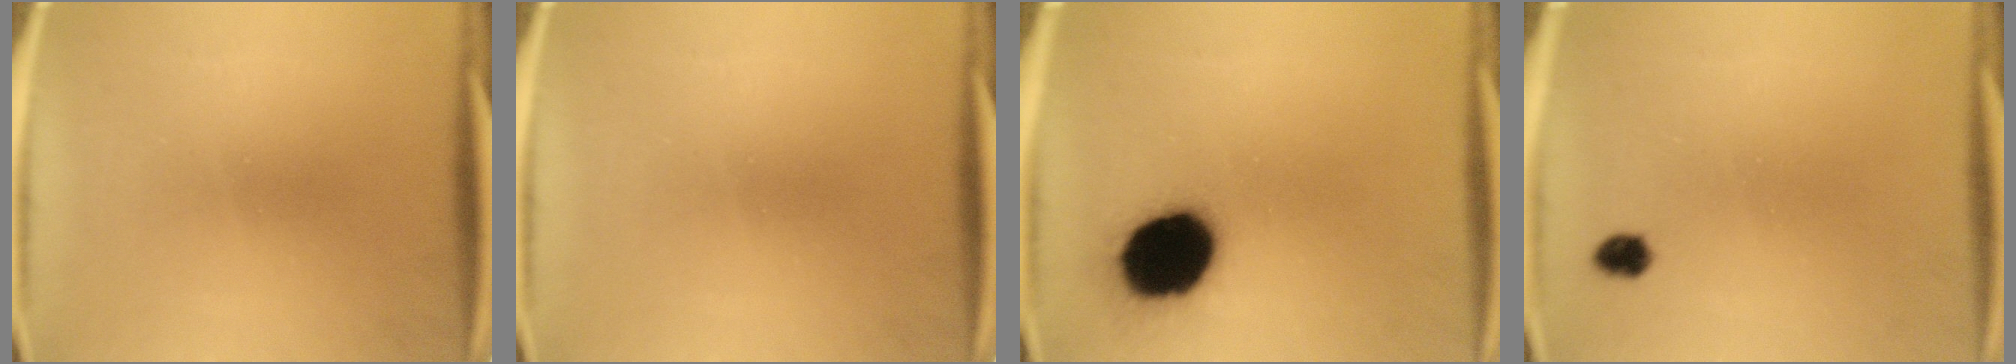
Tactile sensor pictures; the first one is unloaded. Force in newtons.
{"total": 0.0}
{"total": 18.0}
{"total": 2.1}